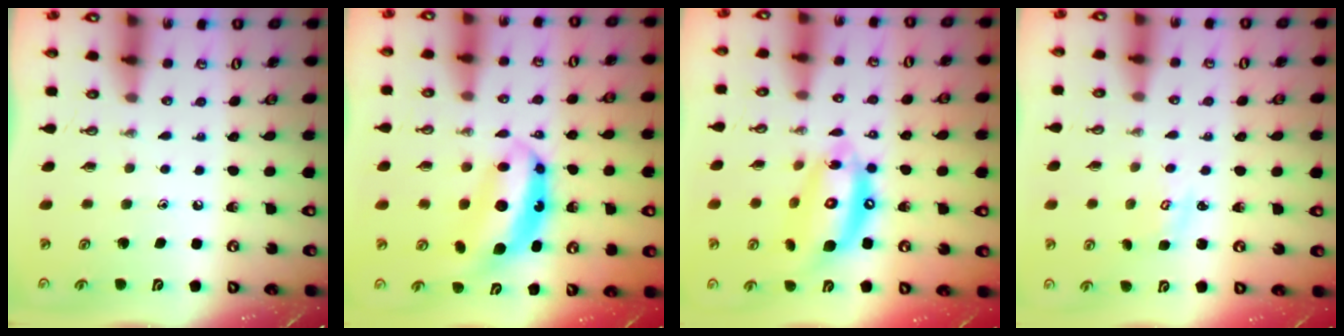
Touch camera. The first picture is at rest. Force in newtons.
{"total": 8.3, "press": 8.3, "slide": 0.7}
{"total": 15.7, "press": 15.6, "slide": 1.8}
{"total": 2.5, "press": 2.5, "slide": 0.3}